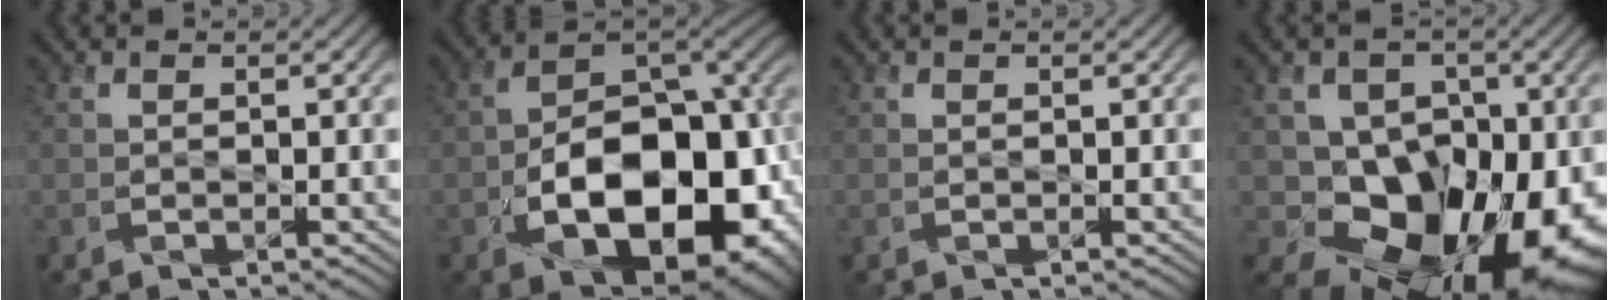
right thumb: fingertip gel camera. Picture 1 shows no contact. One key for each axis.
{"total": 18.9, "fx": -5.7, "fy": 11.8, "fz": 13.7, "tx": -0.202, "ty": -0.044, "tz": -0.076}
{"total": 0.0}
{"total": 15.2, "fx": -2.4, "fy": 11.5, "fz": 9.7, "tx": -0.131, "ty": -0.029, "tz": -0.044}